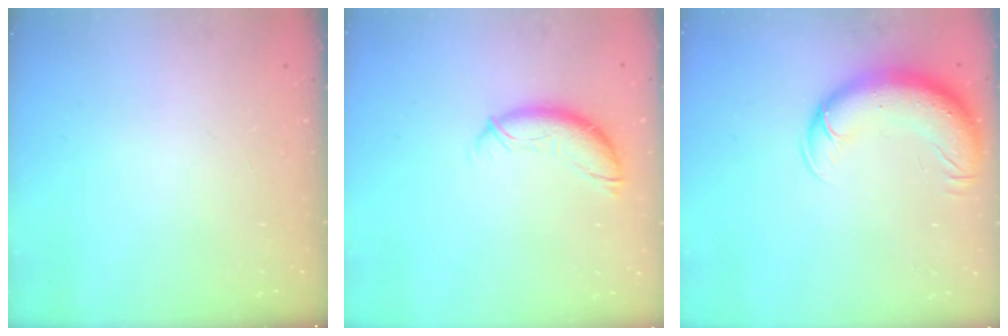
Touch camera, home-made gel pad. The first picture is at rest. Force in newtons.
{"total": 9.5, "press": 9.5, "slide": 0.5}
{"total": 12.2, "press": 11.8, "slide": 3.2}